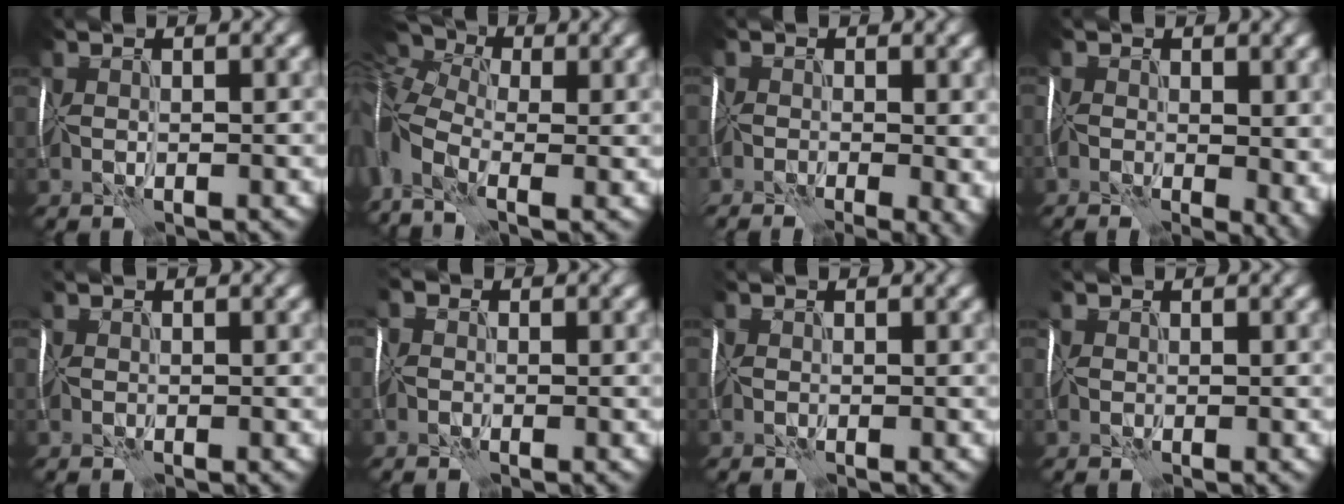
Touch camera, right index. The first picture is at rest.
{"total": 9.4, "force": [-1.0, 5.1, 7.8], "torque": [-0.204, -0.011, -0.016]}
{"total": 7.6, "force": [-3.0, 3.5, 6.0], "torque": [-0.097, -0.012, -0.032]}
{"total": 8.3, "force": [-1.2, 4.5, 6.9], "torque": [-0.096, -0.002, 0.000]}
{"total": 0.7, "force": [0.1, 0.4, 0.6], "torque": [-0.010, 0.000, -0.009]}
{"total": 1.5, "force": [-0.6, 1.2, 0.8], "torque": [-0.015, 0.004, -0.020]}
{"total": 0.5, "force": [0.0, 0.3, 0.4], "torque": [-0.014, 0.000, -0.009]}
{"total": 1.2, "force": [0.4, 0.8, 0.8], "torque": [-0.015, 0.003, -0.007]}